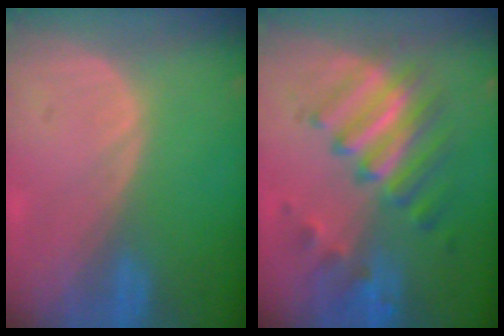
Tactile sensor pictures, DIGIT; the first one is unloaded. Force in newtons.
{"total": 8.5, "press": 8.2, "slide": 2.0}